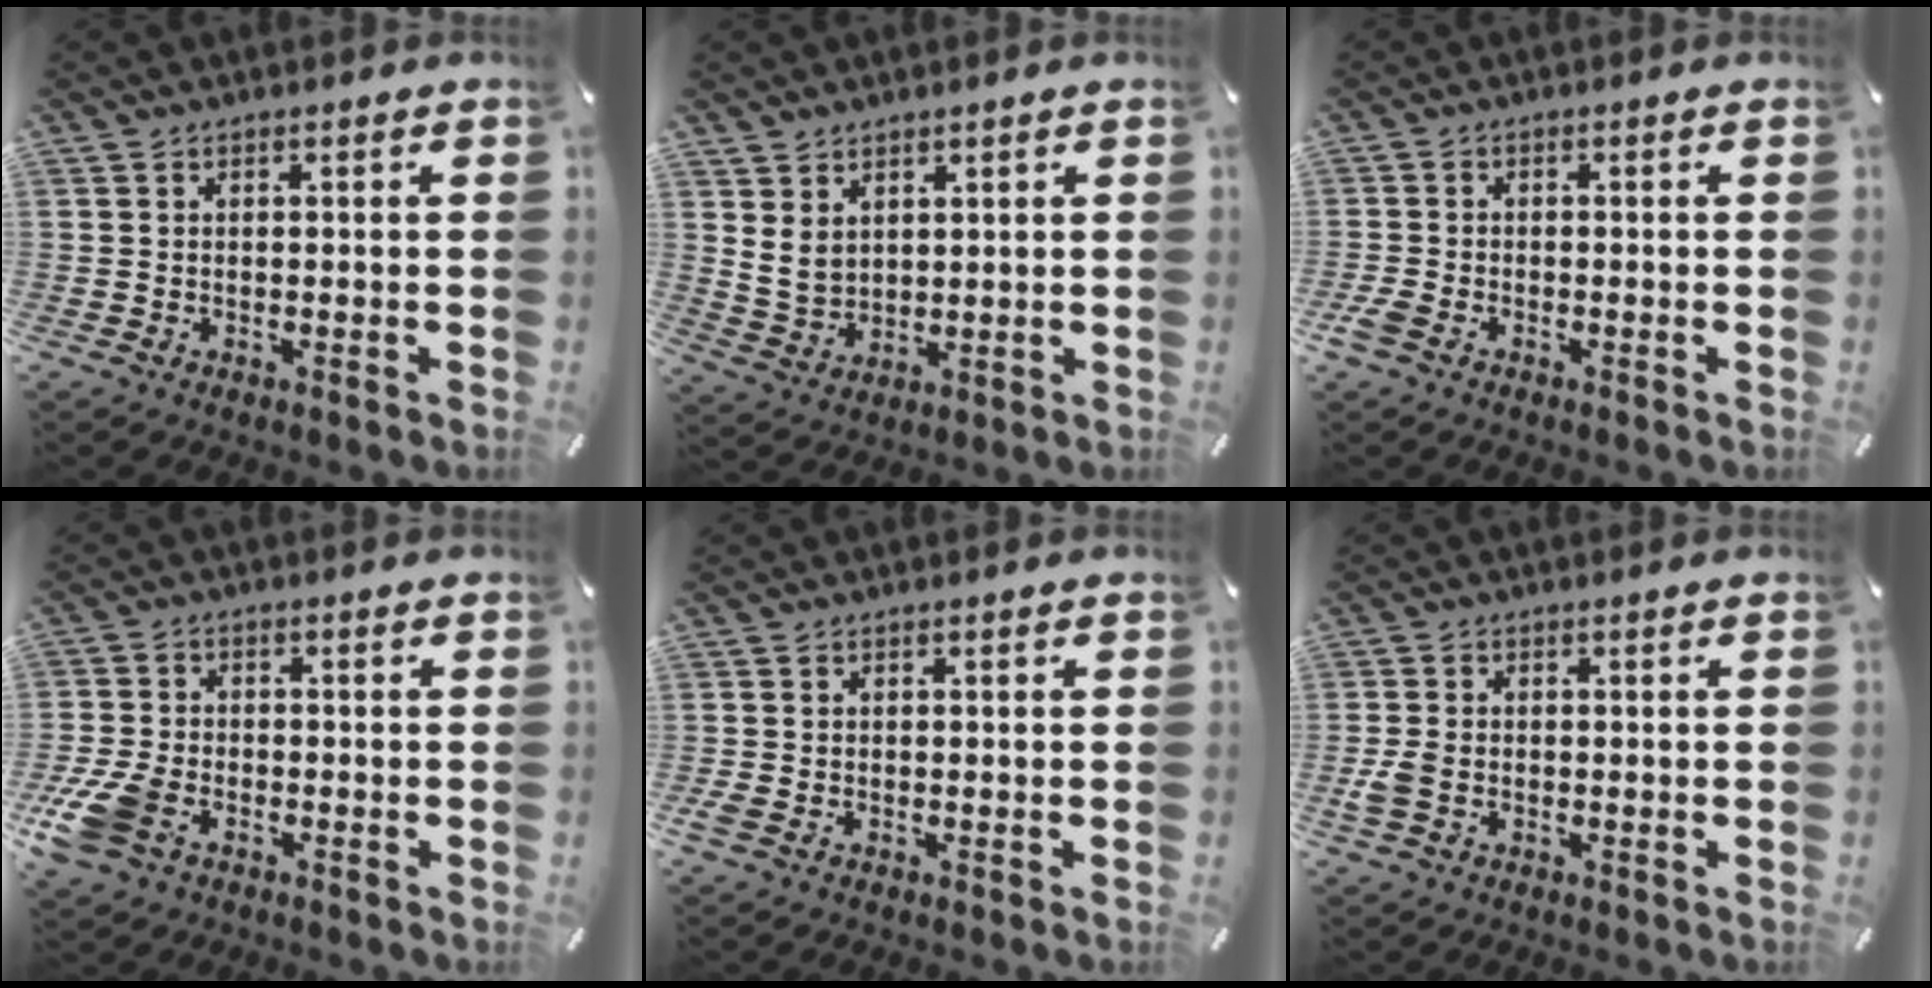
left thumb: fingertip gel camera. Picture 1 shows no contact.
{"total": 5.1, "force": [3.0, 3.9, 1.2], "torque": [-0.028, -0.007, 0.056]}
{"total": 2.6, "force": [-1.6, 1.6, 1.4], "torque": [-0.034, 0.001, -0.032]}
{"total": 9.2, "force": [-4.3, 6.2, 5.3], "torque": [-0.128, 0.014, -0.079]}
{"total": 1.4, "force": [-0.8, 0.8, 0.9], "torque": [-0.021, 0.000, -0.016]}
{"total": 3.6, "force": [-1.1, 2.5, 2.4], "torque": [-0.054, 0.002, -0.021]}